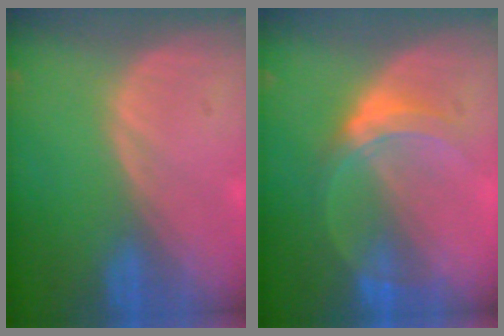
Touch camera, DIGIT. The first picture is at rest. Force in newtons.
{"total": 5.4, "press": 5.0, "slide": 2.0}